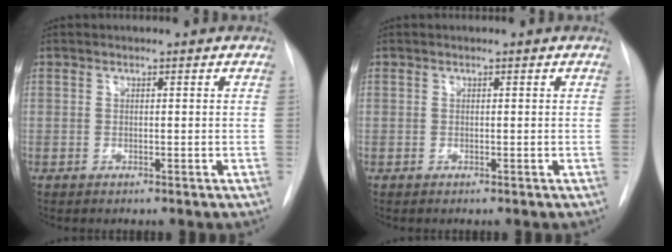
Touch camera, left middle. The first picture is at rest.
{"total": 0.0}